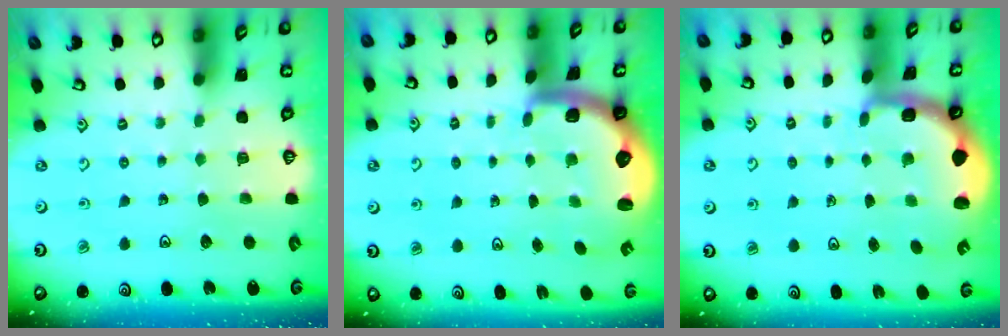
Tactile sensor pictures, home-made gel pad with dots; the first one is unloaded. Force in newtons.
{"total": 2.8, "press": 2.4, "slide": 1.4}
{"total": 2.1, "press": 1.9, "slide": 0.8}